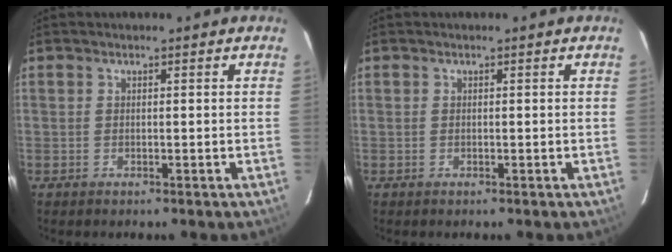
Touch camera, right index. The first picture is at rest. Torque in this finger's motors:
{"motor_torque": [-0.03, -0.04, 0.02, -0.01]}